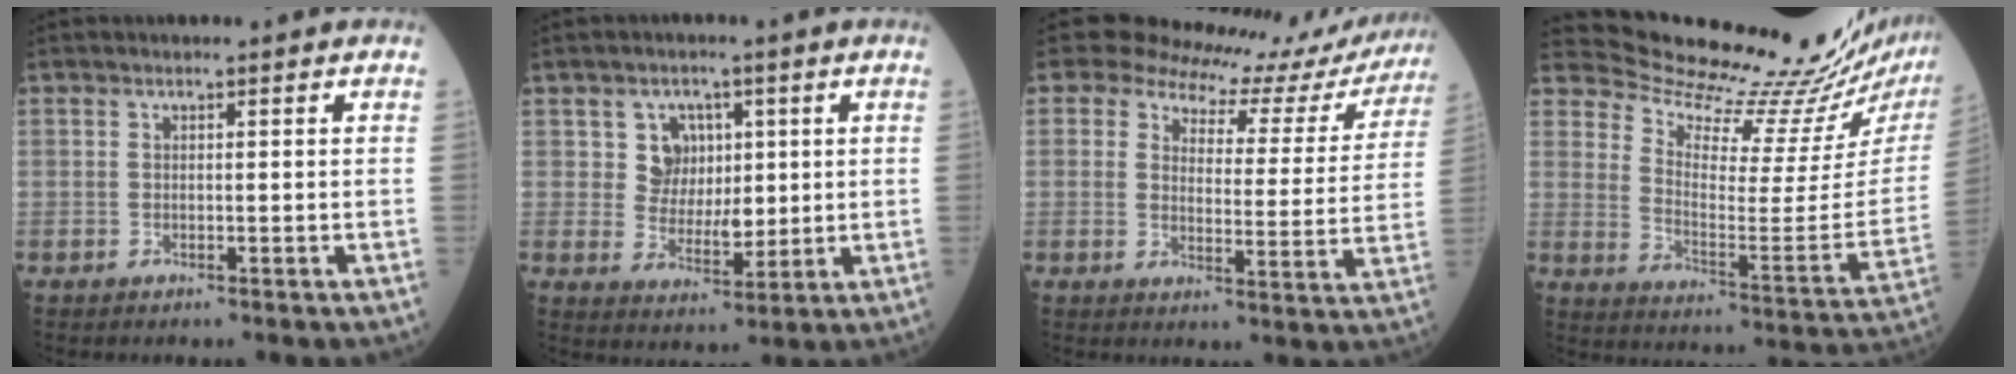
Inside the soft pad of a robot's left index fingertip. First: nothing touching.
{"total": 5.8, "force": [2.1, 5.1, 1.9], "torque": [-0.031, 0.007, 0.041]}
{"total": 14.9, "force": [14.0, 4.4, 2.2], "torque": [-0.010, -0.056, 0.144]}
{"total": 20.5, "force": [19.9, -0.2, 5.0], "torque": [-0.097, -0.120, 0.271]}